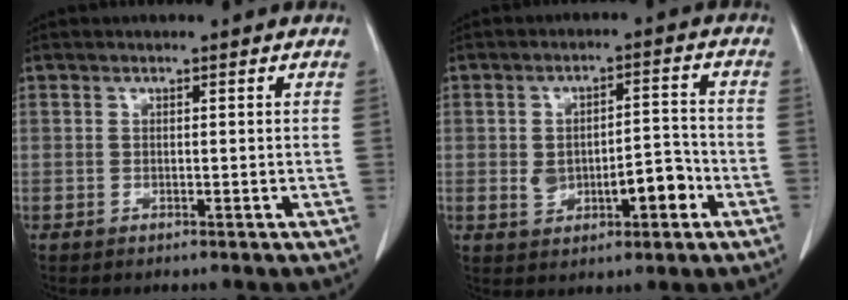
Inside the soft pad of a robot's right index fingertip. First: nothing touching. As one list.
[{"total": 7.9, "force": [-2.0, 3.5, 6.8], "torque": [-0.107, 0.017, -0.020]}]